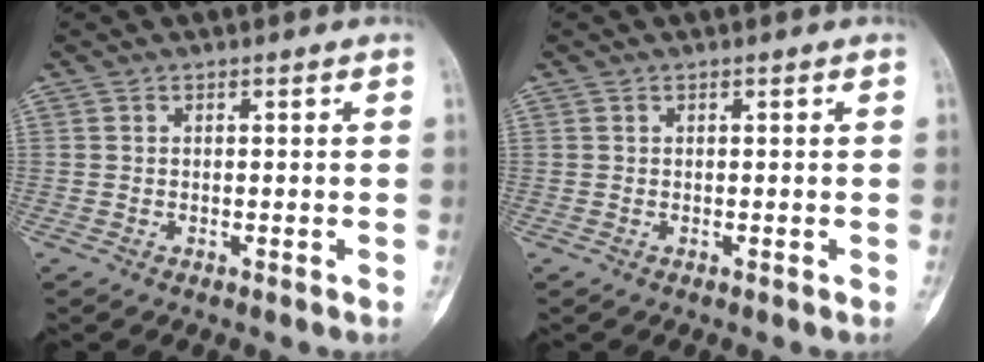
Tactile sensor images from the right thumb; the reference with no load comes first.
{"total": 0.0}